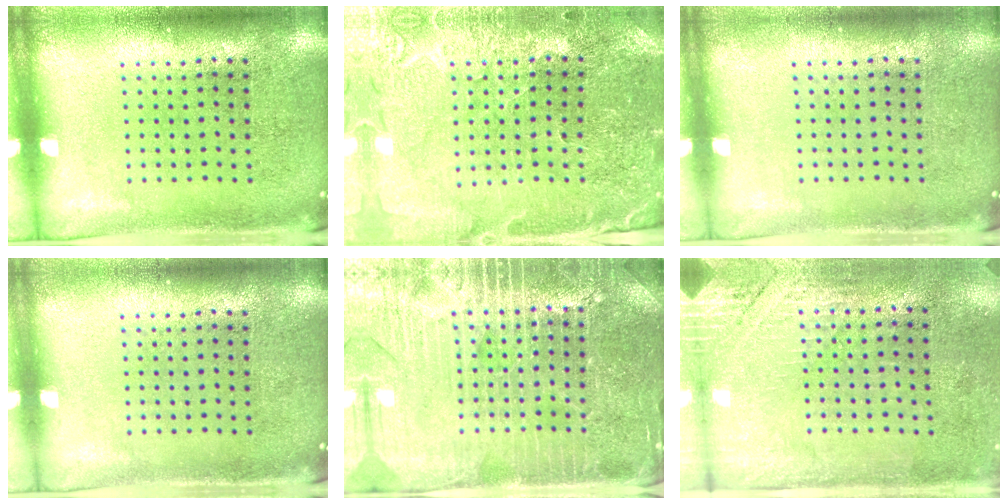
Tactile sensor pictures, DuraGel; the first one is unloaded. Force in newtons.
{"total": 1.5, "press": 1.5, "slide": 0.1}
{"total": 0.0}
{"total": 0.0}
{"total": 4.3, "press": 4.2, "slide": 1.0}
{"total": 2.7, "press": 2.4, "slide": 1.2}